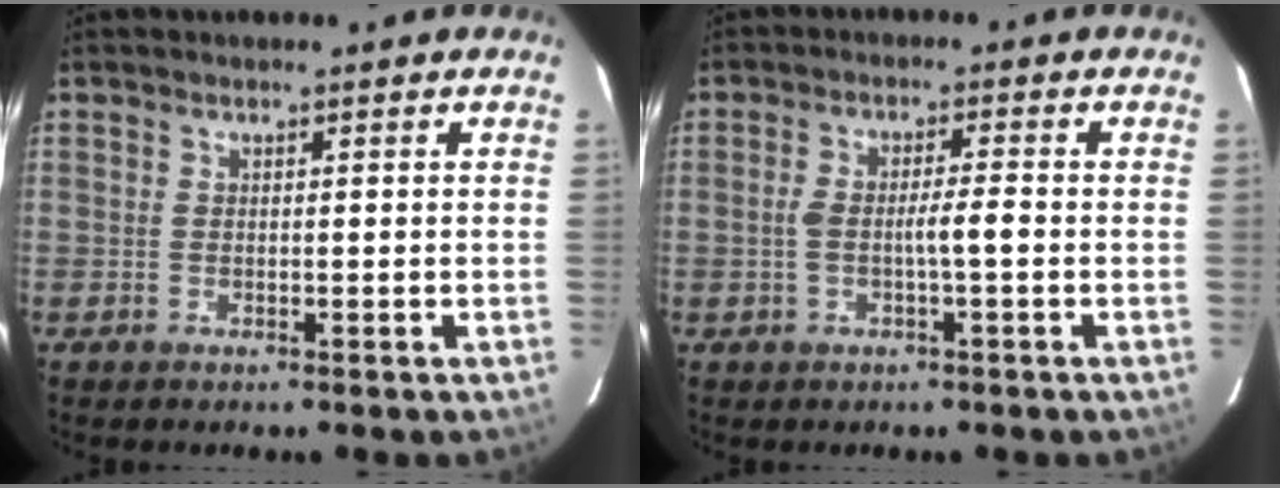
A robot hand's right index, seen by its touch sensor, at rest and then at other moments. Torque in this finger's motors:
{"motor_torque": [0.77, 0.14, 0.22, 0.09]}